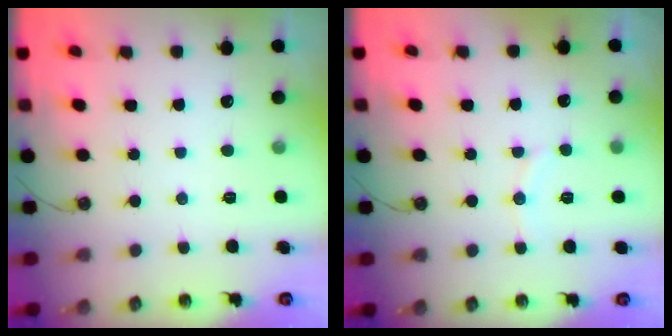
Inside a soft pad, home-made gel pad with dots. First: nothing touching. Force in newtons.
{"total": 5.0, "press": 4.8, "slide": 1.2}